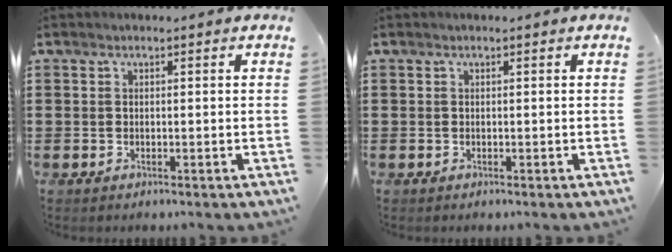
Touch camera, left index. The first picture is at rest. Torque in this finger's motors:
{"motor_torque": [0.00, 0.00, 0.00, 0.00]}